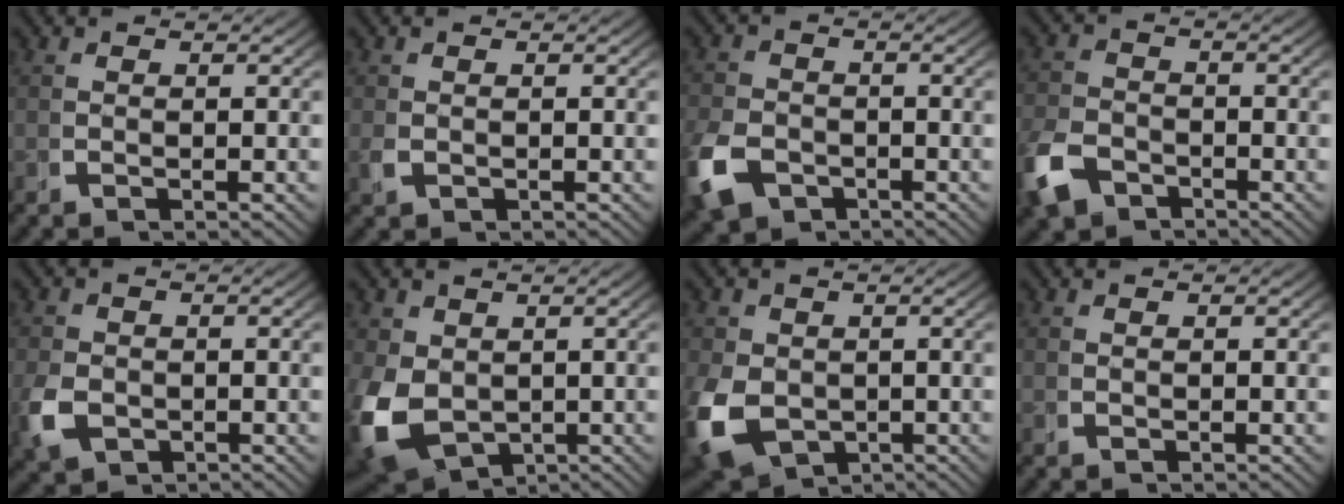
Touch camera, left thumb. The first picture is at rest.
{"total": 1.1, "force": [-0.2, 0.9, 0.6], "torque": [-0.019, -0.003, 0.000]}
{"total": 6.1, "force": [-3.4, 4.2, 2.8], "torque": [-0.072, -0.028, -0.051]}
{"total": 5.1, "force": [-3.6, 3.0, 2.0], "torque": [-0.053, -0.022, -0.057]}
{"total": 3.9, "force": [-1.5, 2.9, 2.2], "torque": [-0.060, -0.014, -0.021]}
{"total": 7.4, "force": [-2.0, 5.5, 4.5], "torque": [-0.120, -0.040, -0.009]}
{"total": 7.9, "force": [-2.6, 5.9, 4.6], "torque": [-0.117, -0.046, -0.023]}
{"total": 0.0}